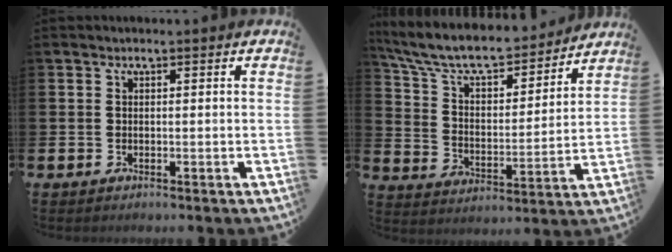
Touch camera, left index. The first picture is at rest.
{"total": 9.2, "force": [8.3, 2.5, 3.1], "torque": [-0.100, -0.060, 0.142]}